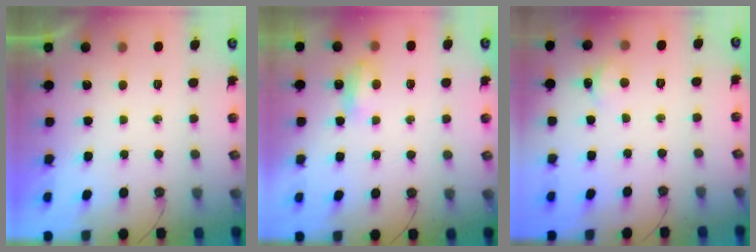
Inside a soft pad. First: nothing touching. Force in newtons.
{"total": 5.3, "press": 5.2, "slide": 0.8}
{"total": 2.0, "press": 2.0, "slide": 0.3}